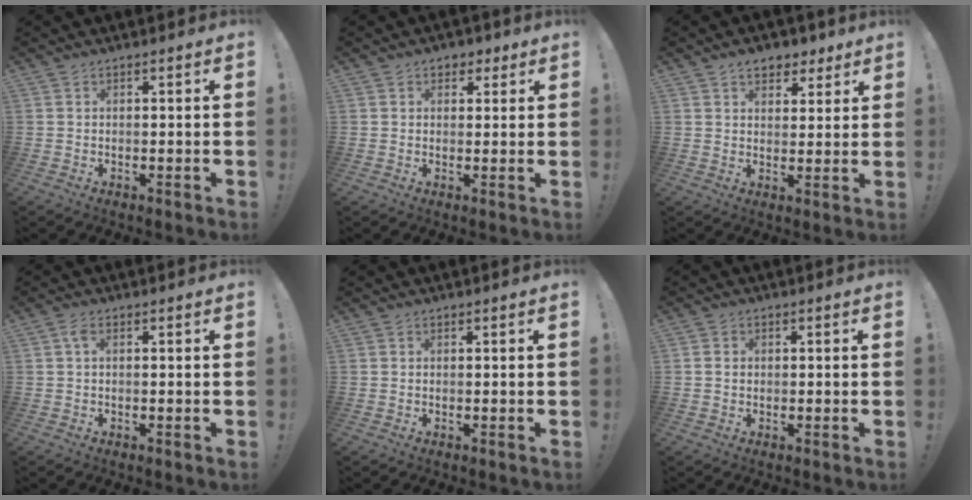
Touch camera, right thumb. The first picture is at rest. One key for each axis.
{"total": 3.6, "fx": 1.8, "fy": 2.8, "fz": 1.3, "tx": -0.007, "ty": -0.005, "tz": 0.028}
{"total": 6.7, "fx": 4.4, "fy": 4.3, "fz": 2.6, "tx": -0.023, "ty": -0.022, "tz": 0.078}
{"total": 2.0, "fx": 0.4, "fy": 0.8, "fz": 1.7, "tx": -0.029, "ty": 0.003, "tz": 0.004}
{"total": 0.0}
{"total": 1.6, "fx": -0.2, "fy": 1.4, "fz": 0.7, "tx": -0.012, "ty": 0.005, "tz": -0.003}